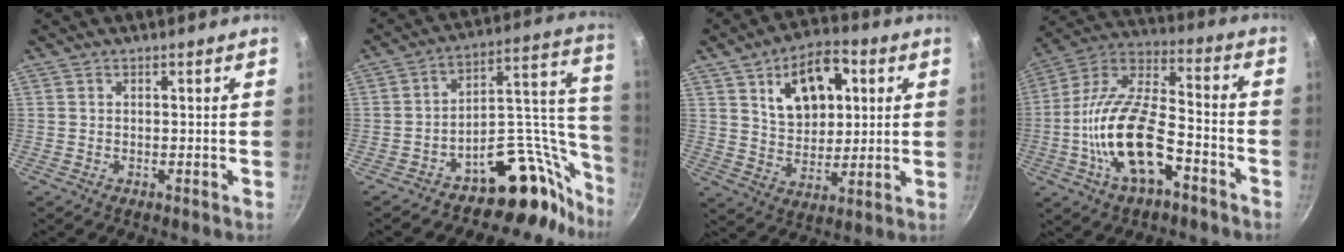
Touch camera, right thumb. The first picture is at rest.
{"total": 18.4, "force": [-13.2, 8.2, 9.9], "torque": [-0.049, 0.164, -0.194]}
{"total": 14.0, "force": [4.9, 8.7, 9.9], "torque": [-0.118, -0.008, 0.083]}
{"total": 19.1, "force": [-6.4, 8.9, 15.6], "torque": [-0.300, 0.050, -0.116]}